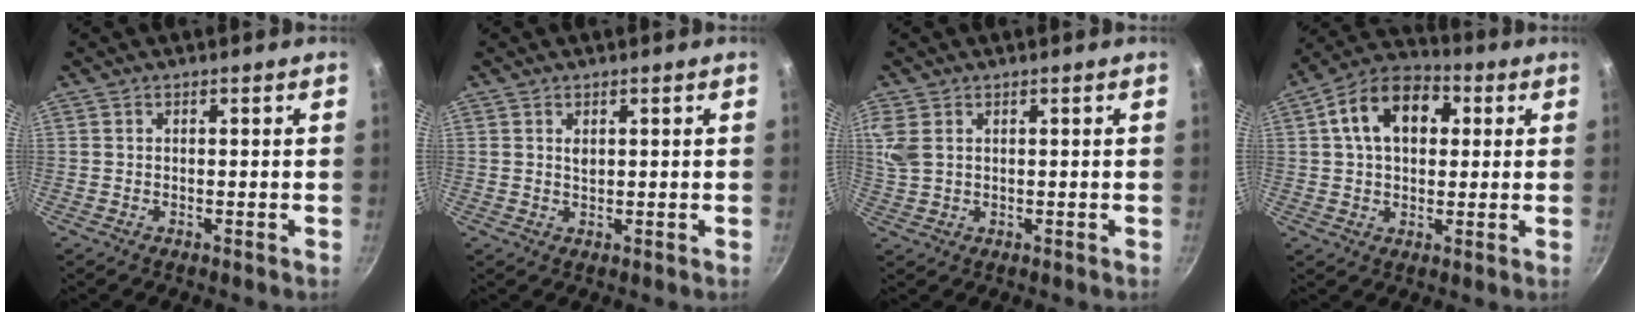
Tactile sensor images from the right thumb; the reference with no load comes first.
{"total": 1.5, "force": [0.6, 0.9, 1.1], "torque": [-0.017, -0.001, 0.012]}
{"total": 5.2, "force": [2.0, 3.3, 3.4], "torque": [-0.073, 0.003, 0.044]}
{"total": 14.1, "force": [3.5, 9.5, 9.8], "torque": [-0.133, 0.020, 0.041]}